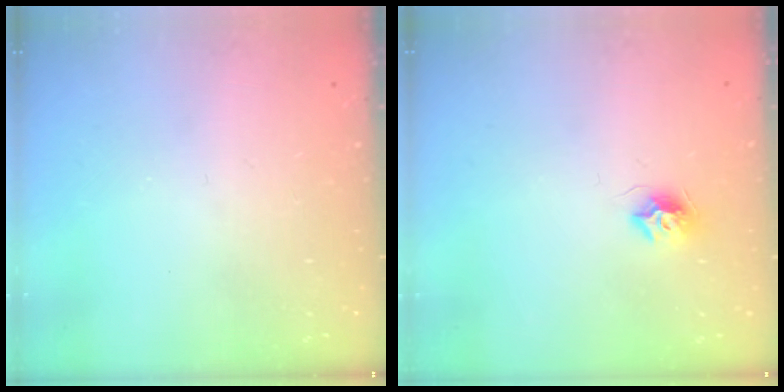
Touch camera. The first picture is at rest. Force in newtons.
{"total": 7.4, "press": 7.4, "slide": 0.0}